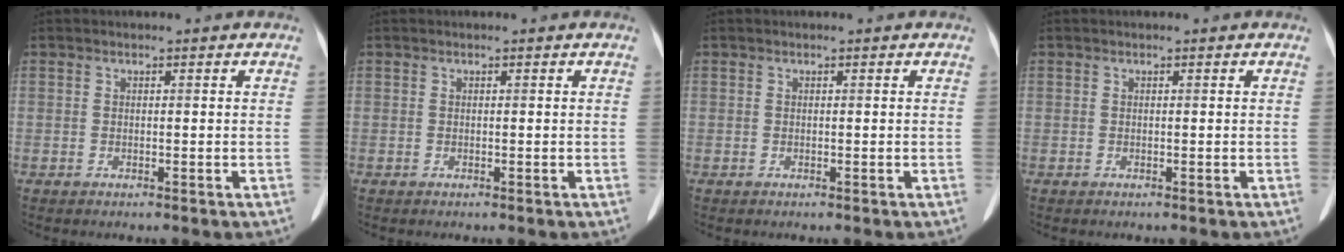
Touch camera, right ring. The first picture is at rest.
{"total": 0.0}
{"total": 0.0}
{"total": 0.0}